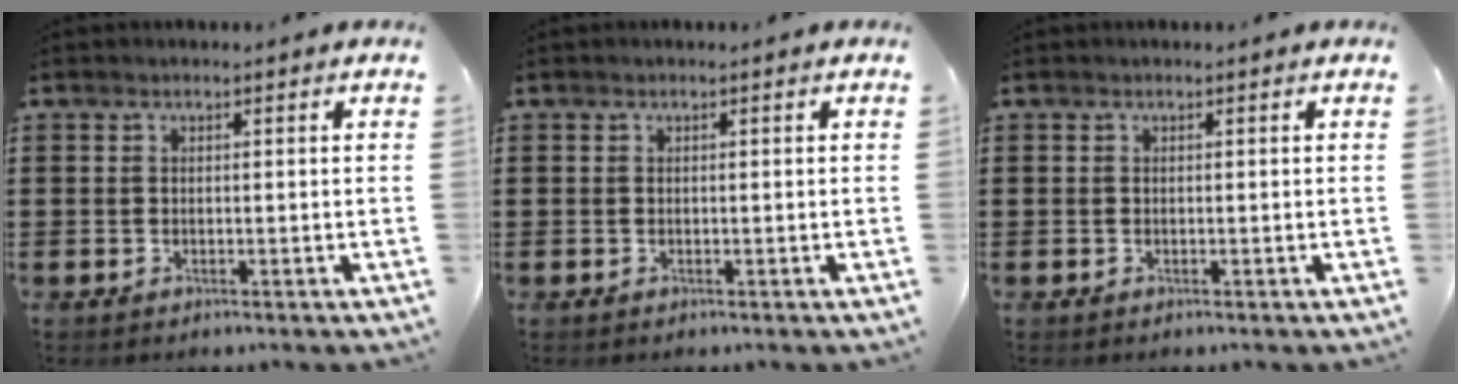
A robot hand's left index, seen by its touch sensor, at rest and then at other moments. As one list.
[{"total": 0.0}, {"total": 0.0}]